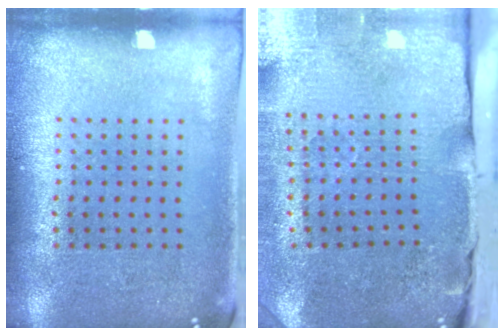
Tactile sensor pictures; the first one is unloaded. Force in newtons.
{"total": 4.8, "press": 3.9, "slide": 2.8}